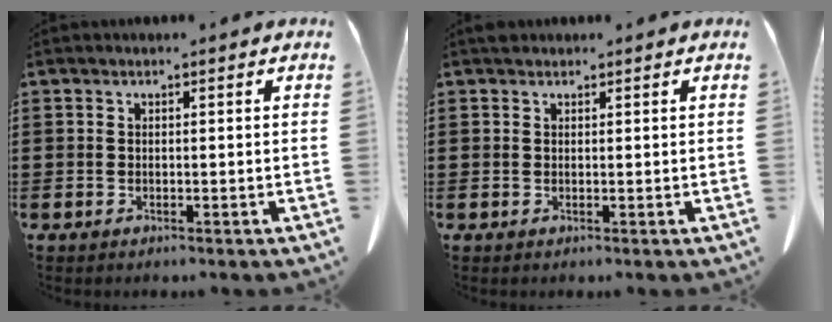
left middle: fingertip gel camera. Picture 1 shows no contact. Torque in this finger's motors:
{"motor_torque": [0.00, 0.02, 0.00, 0.00]}